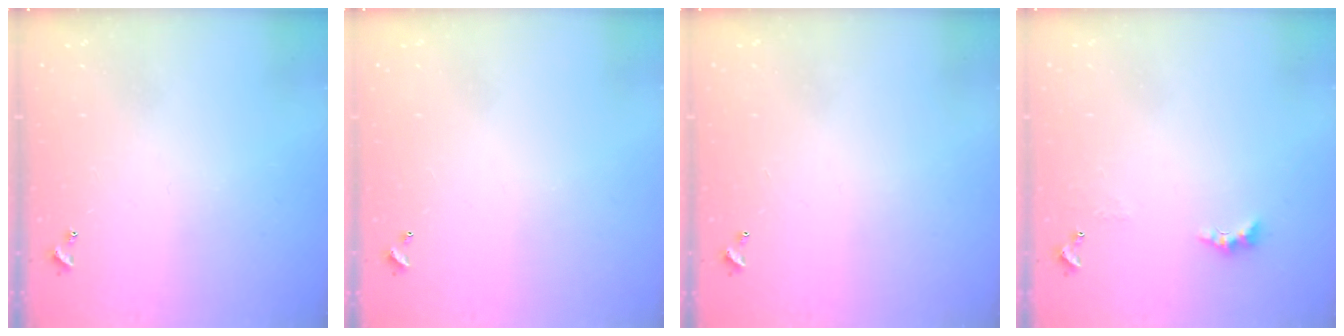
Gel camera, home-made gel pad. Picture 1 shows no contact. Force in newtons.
{"total": 2.8, "press": 2.8, "slide": 0.1}
{"total": 2.9, "press": 2.9, "slide": 0.1}
{"total": 2.2, "press": 2.1, "slide": 0.7}